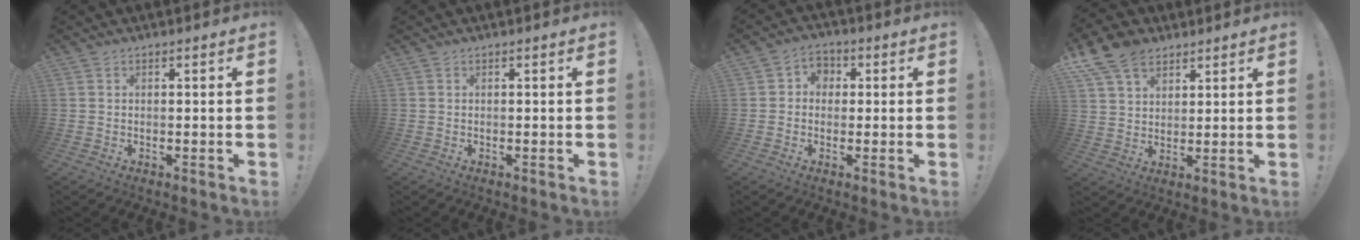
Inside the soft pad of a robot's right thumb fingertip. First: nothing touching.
{"total": 0.0}
{"total": 4.6, "force": [-0.2, 4.2, 1.8], "torque": [-0.026, 0.010, -0.003]}
{"total": 11.5, "force": [7.1, 7.6, 5.0], "torque": [-0.083, -0.031, 0.140]}